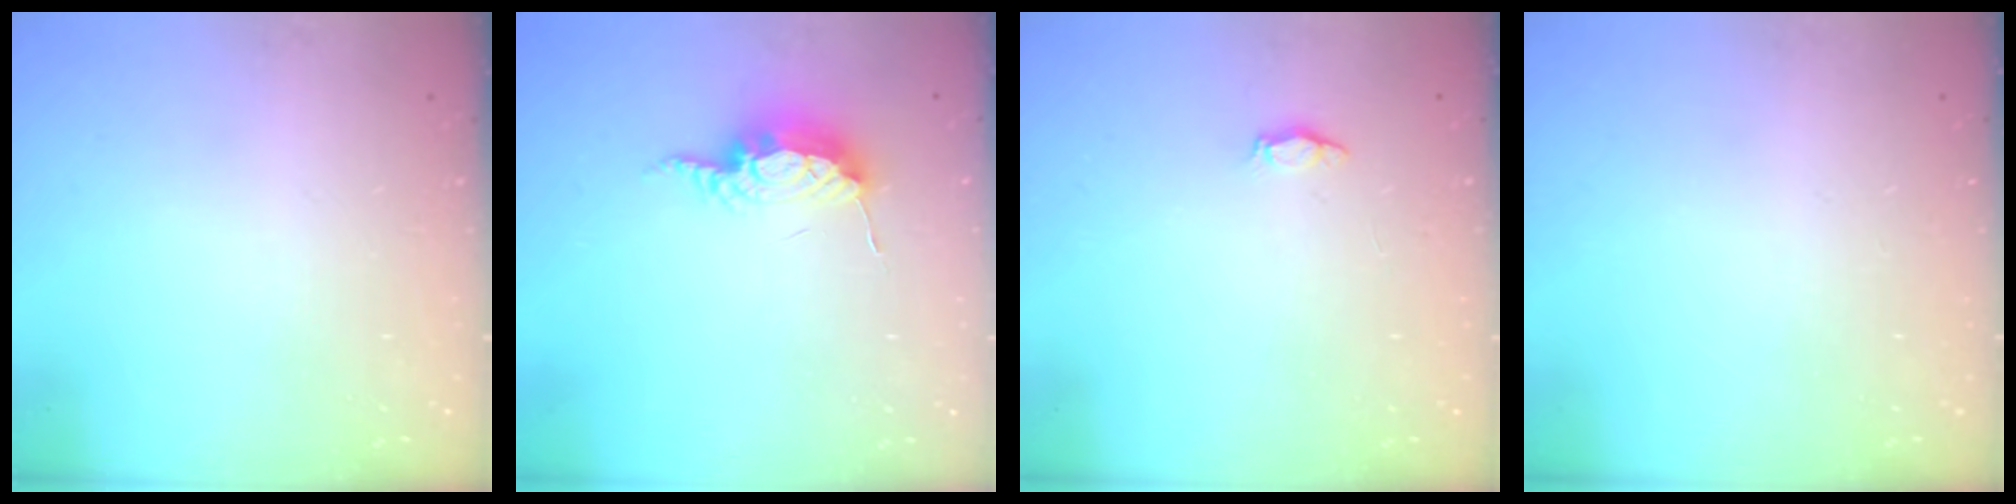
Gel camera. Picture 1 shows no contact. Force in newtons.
{"total": 8.9, "press": 8.8, "slide": 0.9}
{"total": 2.2, "press": 2.2, "slide": 0.3}
{"total": 0.0}